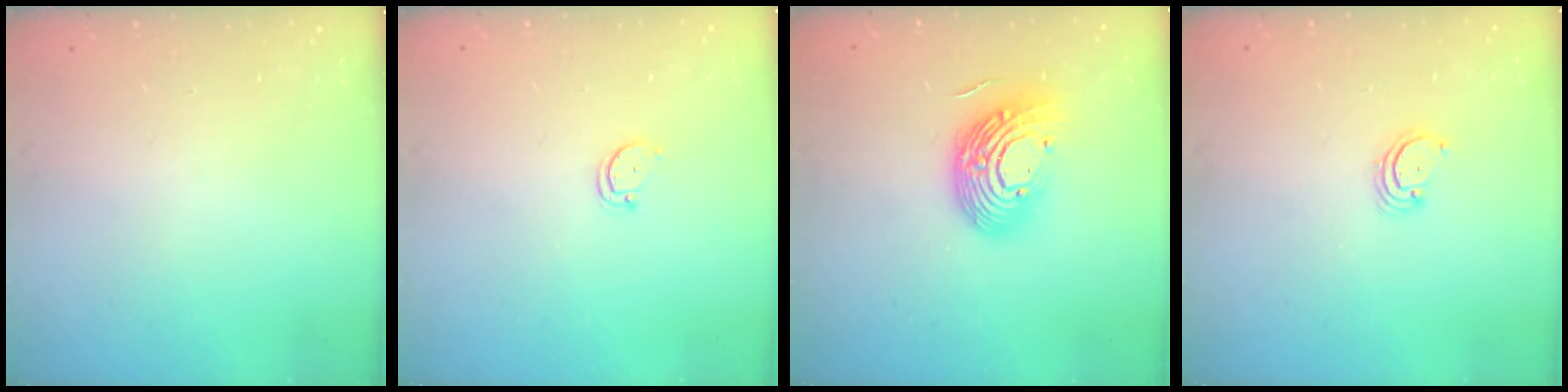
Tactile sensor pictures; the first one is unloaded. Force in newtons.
{"total": 2.3, "press": 2.3, "slide": 0.4}
{"total": 16.1, "press": 16.0, "slide": 1.3}
{"total": 2.3, "press": 2.3, "slide": 0.2}